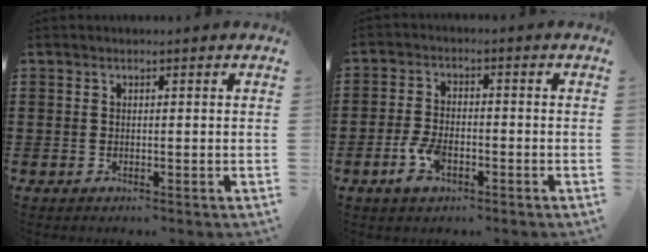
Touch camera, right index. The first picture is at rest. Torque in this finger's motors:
{"motor_torque": [0.12, -0.02, 0.15, 0.07]}